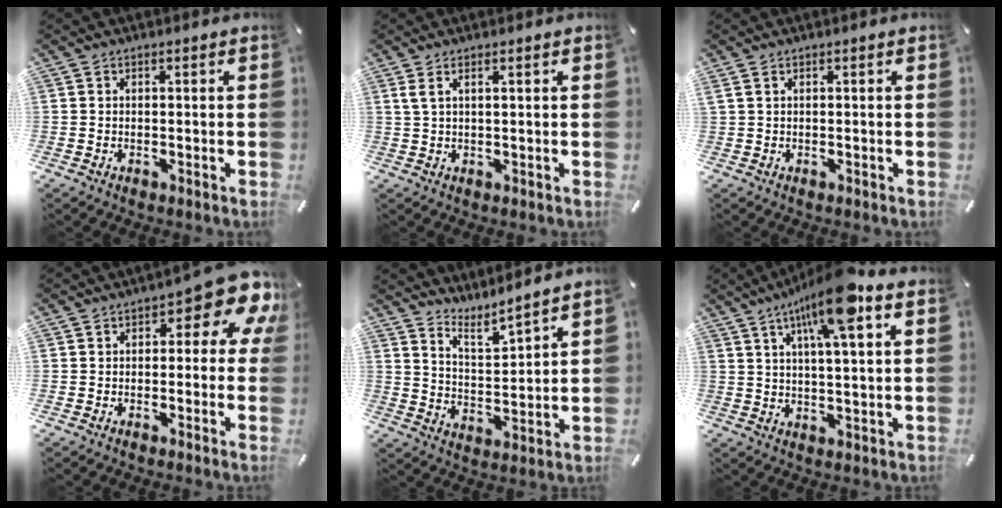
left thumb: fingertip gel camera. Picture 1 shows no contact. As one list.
[{"total": 2.4, "force": [1.0, 0.3, 2.1], "torque": [-0.052, -0.003, 0.015]}, {"total": 0.6, "force": [0.3, 0.2, 0.5], "torque": [-0.010, 0.001, 0.005]}, {"total": 10.7, "force": [4.7, 4.6, 8.5], "torque": [-0.109, -0.034, 0.078]}, {"total": 6.0, "force": [6.0, 0.3, 0.7], "torque": [-0.026, -0.061, 0.106]}, {"total": 14.0, "force": [7.8, 2.9, 11.3], "torque": [-0.199, -0.017, 0.126]}]